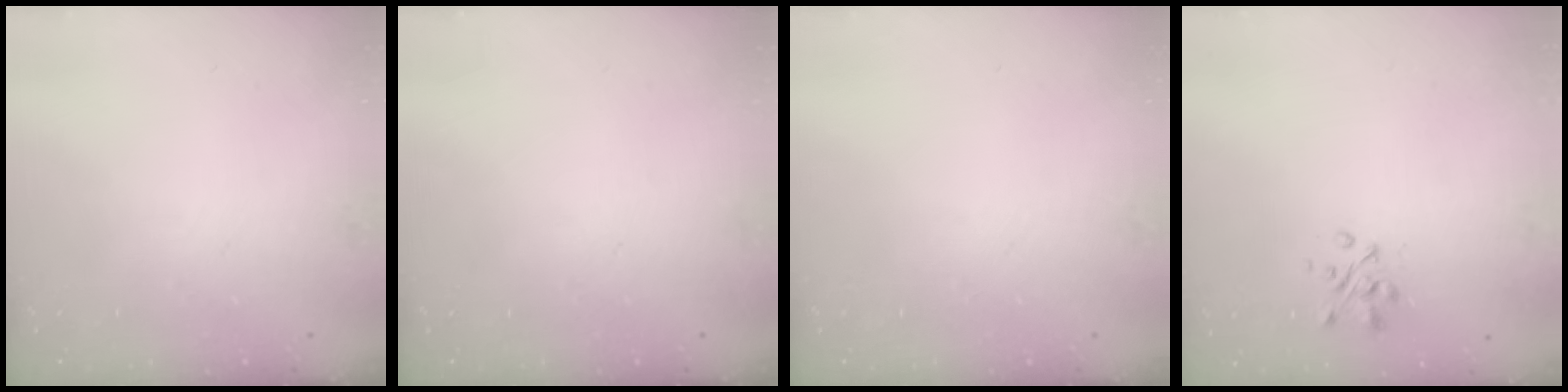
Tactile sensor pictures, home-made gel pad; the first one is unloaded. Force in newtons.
{"total": 0.0}
{"total": 0.0}
{"total": 2.5, "press": 2.3, "slide": 0.8}